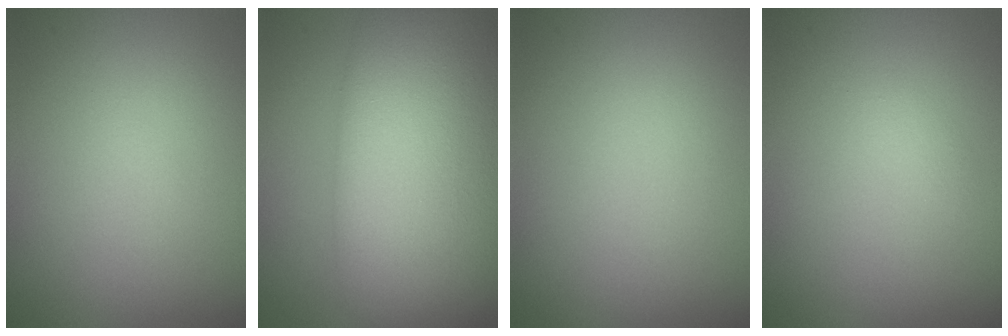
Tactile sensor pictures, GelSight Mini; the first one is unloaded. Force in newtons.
{"total": 14.1, "press": 14.1, "slide": 0.8}
{"total": 0.0}
{"total": 0.6, "press": 0.6, "slide": 0.1}